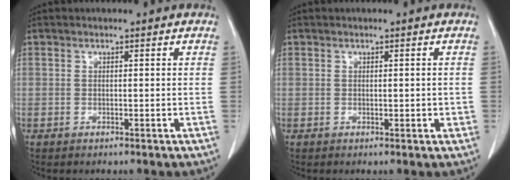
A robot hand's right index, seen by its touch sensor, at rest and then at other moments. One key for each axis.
{"total": 1.4, "fx": -0.1, "fy": 0.8, "fz": 1.2, "tx": -0.013, "ty": 0.002, "tz": 0.004}